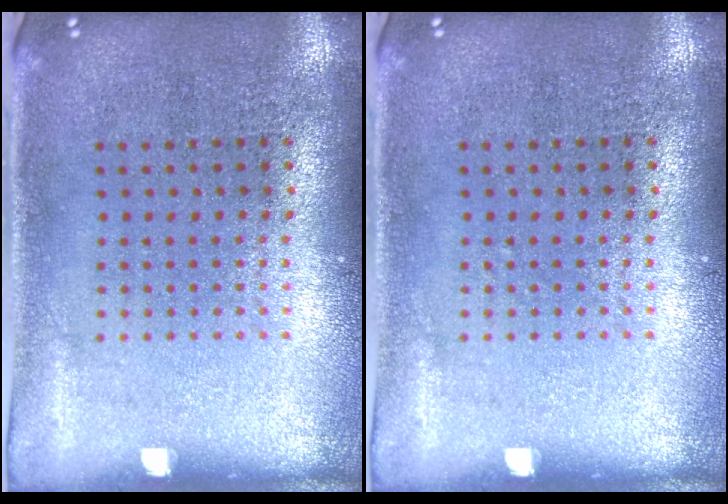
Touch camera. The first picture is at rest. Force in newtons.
{"total": 0.0}